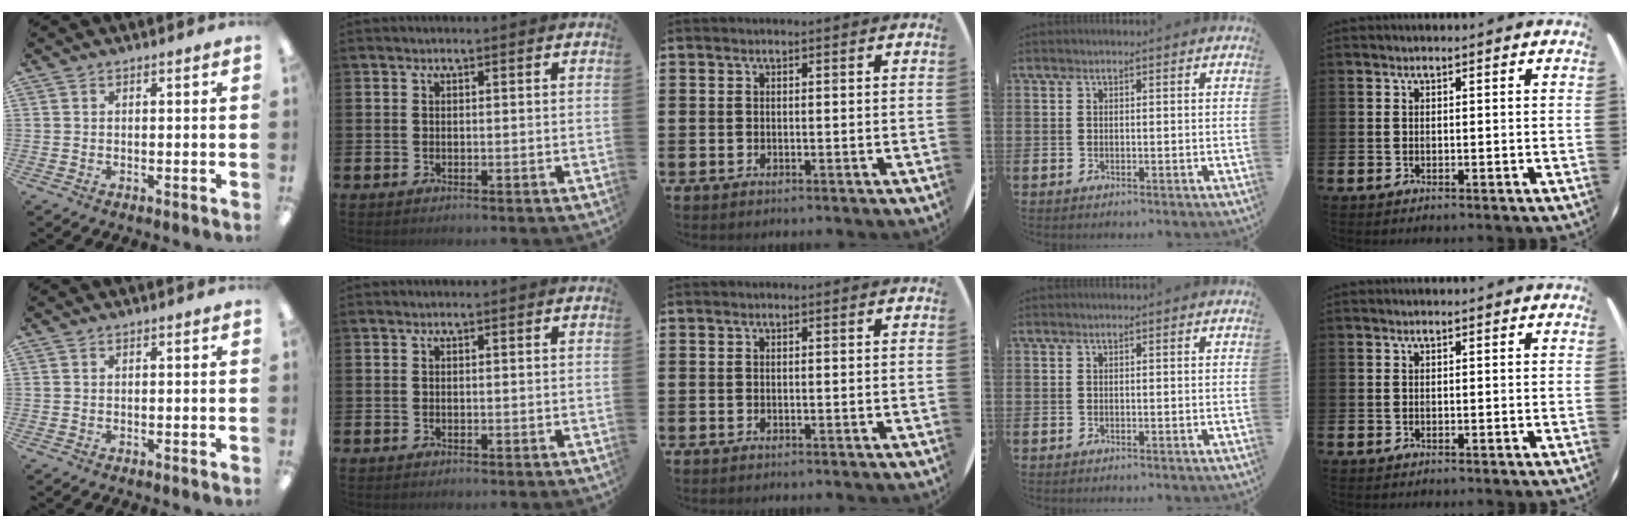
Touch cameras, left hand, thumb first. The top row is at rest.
{}